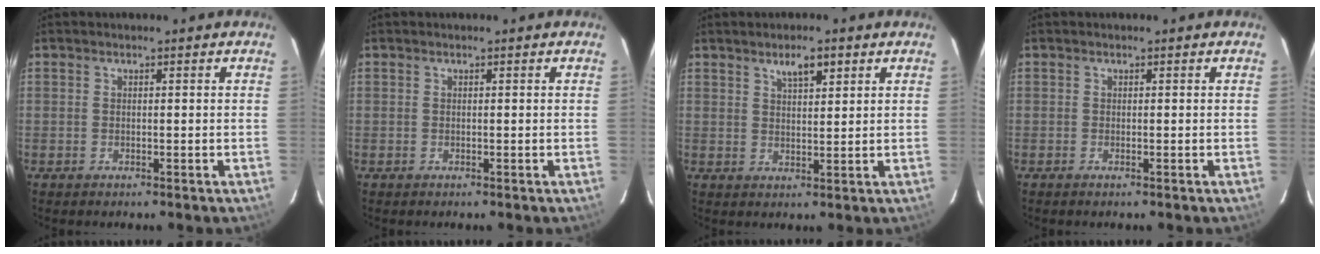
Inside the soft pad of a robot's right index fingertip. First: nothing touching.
{"total": 0.0}
{"total": 4.2, "force": [2.6, 1.4, 3.0], "torque": [-0.049, 0.007, 0.046]}
{"total": 0.0}